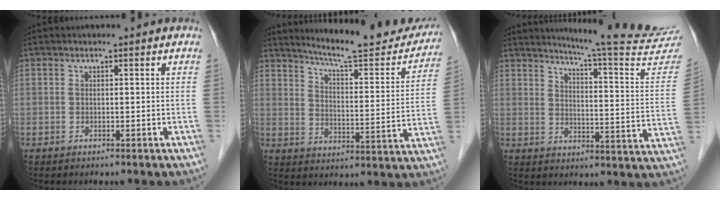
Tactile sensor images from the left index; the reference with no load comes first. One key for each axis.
{"total": 18.5, "fx": 17.1, "fy": 2.2, "fz": 6.8, "tx": -0.092, "ty": -0.045, "tz": 0.224}
{"total": 20.6, "fx": 19.3, "fy": -0.8, "fz": 7.2, "tx": -0.104, "ty": -0.107, "tz": 0.228}